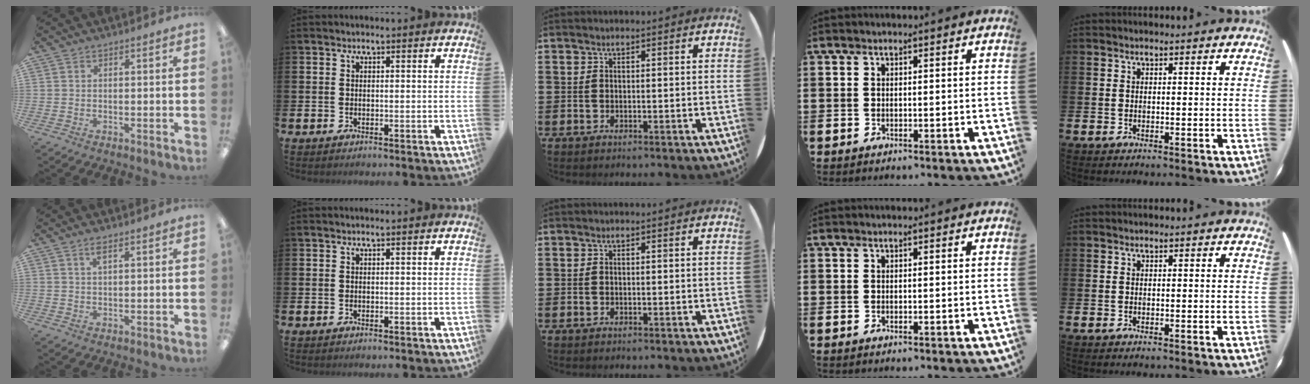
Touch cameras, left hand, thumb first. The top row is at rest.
{"thumb": {"total": 2.7, "force": [1.7, 0.7, 2.1], "torque": [-0.038, 0.002, 0.026]}}